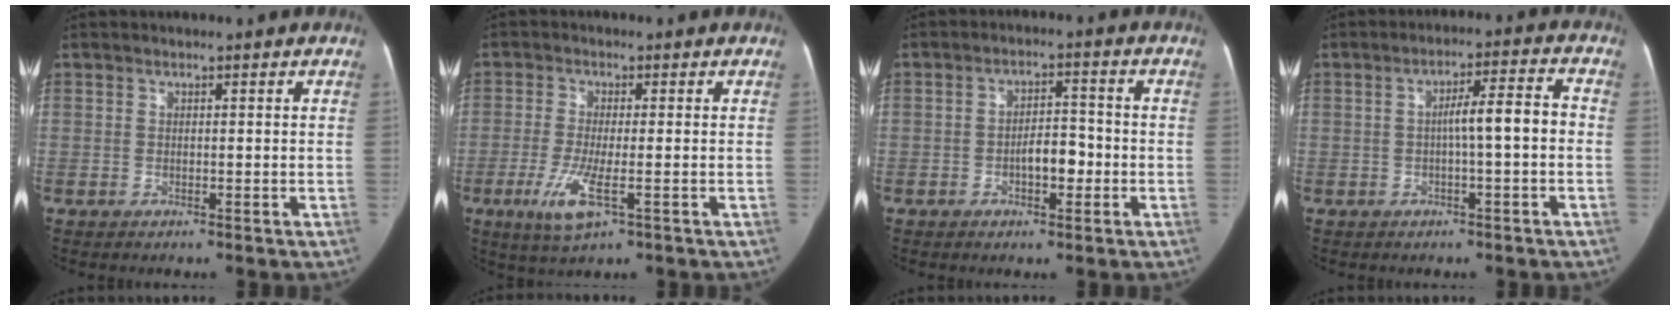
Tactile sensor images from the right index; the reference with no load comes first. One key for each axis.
{"total": 6.5, "fx": -2.6, "fy": 1.4, "fz": 5.8, "tx": -0.125, "ty": -0.016, "tz": -0.045}
{"total": 5.1, "fx": -1.5, "fy": 2.3, "fz": 4.3, "tx": -0.070, "ty": 0.018, "tz": -0.022}
{"total": 6.3, "fx": -0.6, "fy": 0.7, "fz": 6.2, "tx": -0.099, "ty": 0.026, "tz": -0.008}